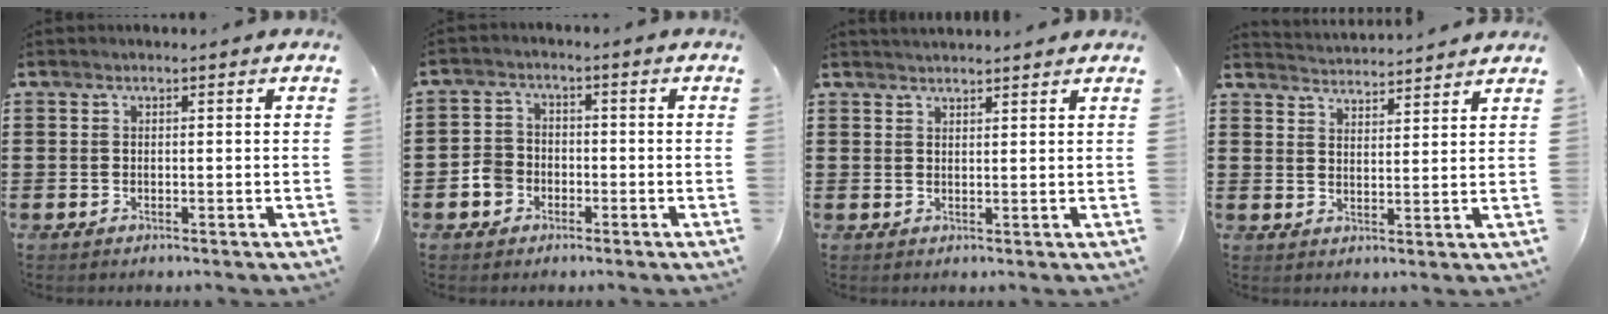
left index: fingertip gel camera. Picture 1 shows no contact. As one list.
[{"total": 3.7, "force": [-1.8, 3.0, 1.2], "torque": [-0.035, 0.007, -0.038]}, {"total": 1.7, "force": [1.7, -0.1, 0.1], "torque": [-0.005, 0.001, 0.033]}, {"total": 3.4, "force": [3.3, -0.6, -0.4], "torque": [-0.003, -0.019, 0.058]}]